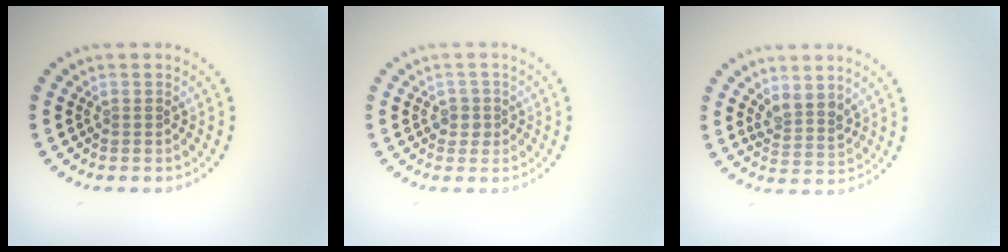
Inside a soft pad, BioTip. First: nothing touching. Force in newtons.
{"total": 1.4, "press": 1.2, "slide": 0.7}
{"total": 2.4, "press": 1.9, "slide": 1.5}